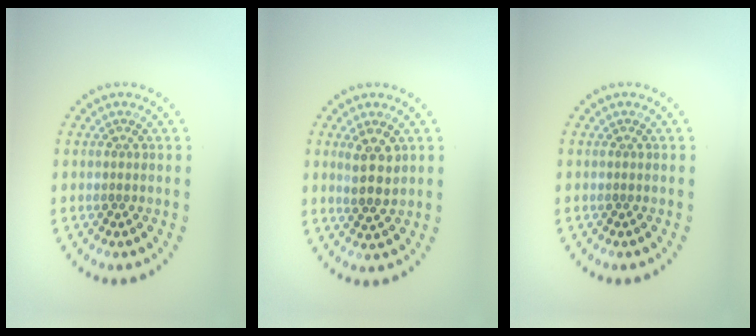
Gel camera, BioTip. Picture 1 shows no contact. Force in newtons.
{"total": 2.8, "press": 2.6, "slide": 0.9}
{"total": 0.0}